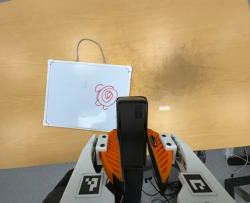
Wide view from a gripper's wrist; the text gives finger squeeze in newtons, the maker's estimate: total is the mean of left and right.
{"total": 5.0, "left": 3.7, "right": 6.3}